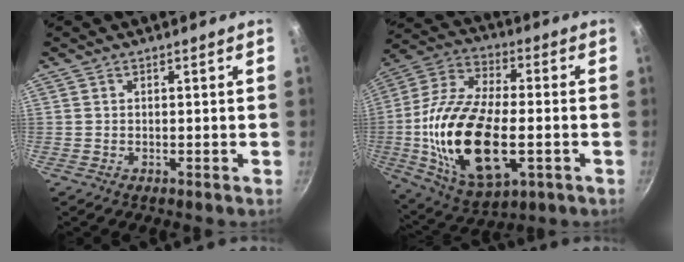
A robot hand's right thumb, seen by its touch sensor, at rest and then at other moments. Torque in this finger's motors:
{"motor_torque": [-0.33, 1.80, 2.15, -0.62, 0.75]}